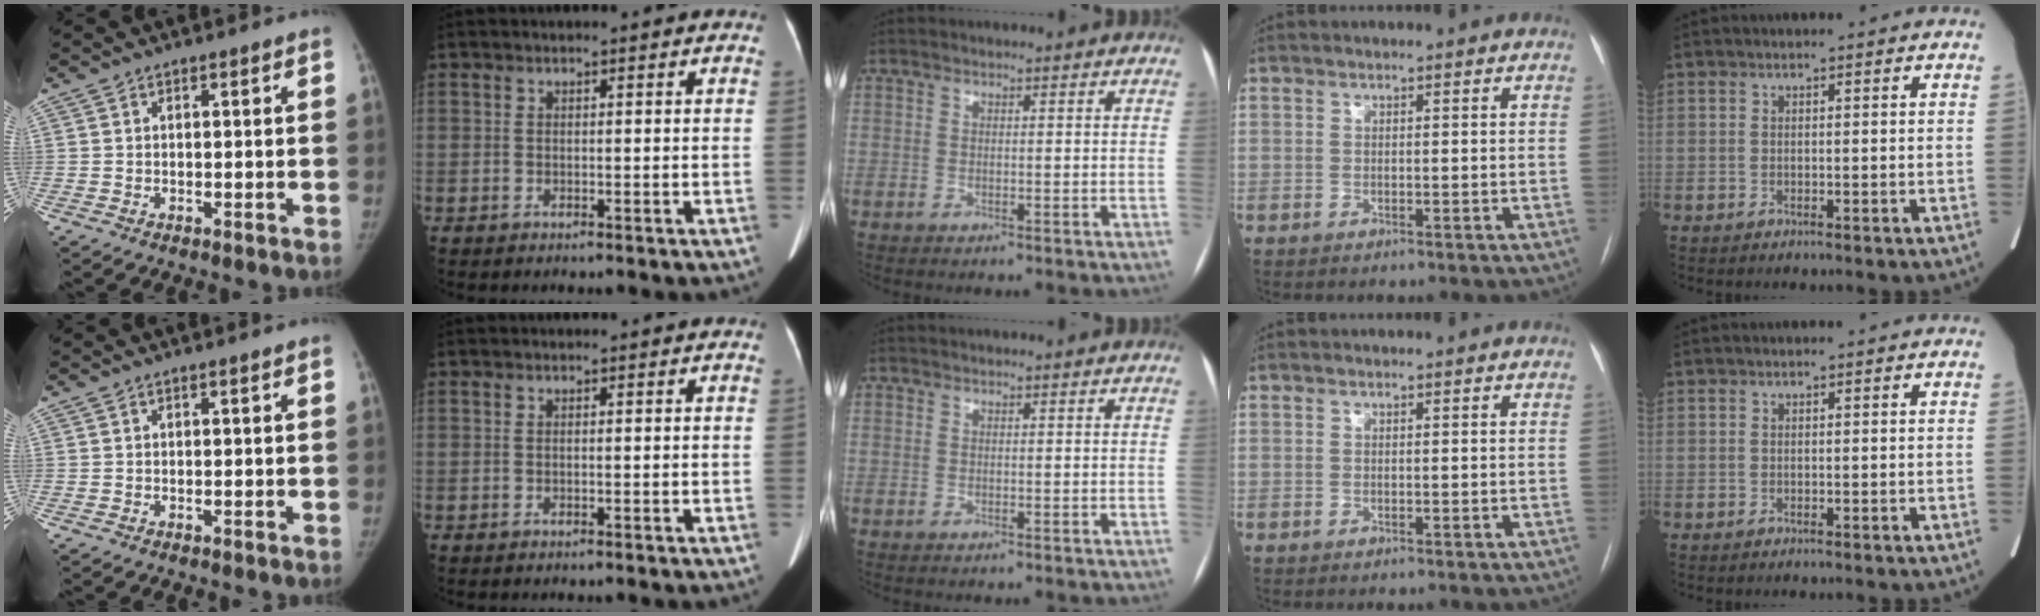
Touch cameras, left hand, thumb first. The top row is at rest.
{}